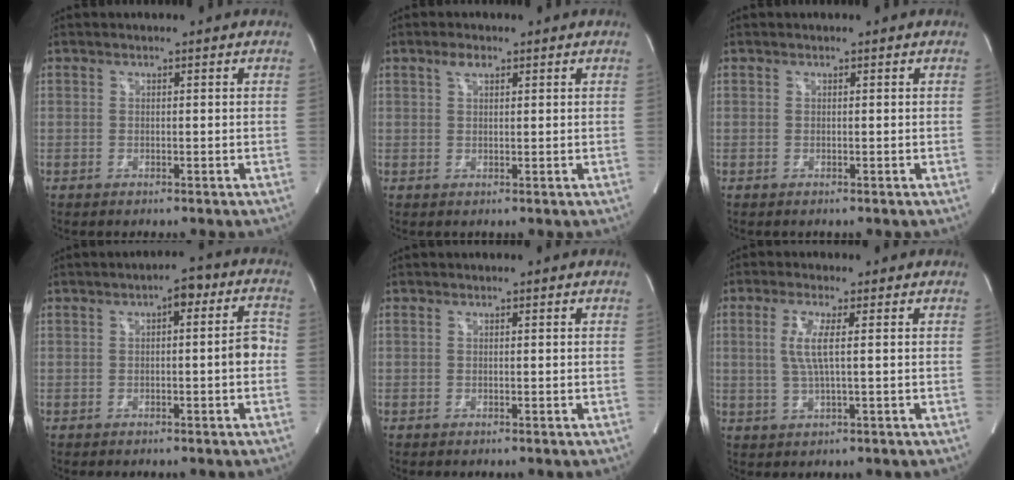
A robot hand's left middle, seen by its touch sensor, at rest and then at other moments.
{"total": 1.9, "force": [1.2, 0.8, 1.3], "torque": [-0.030, 0.008, 0.024]}
{"total": 0.0}
{"total": 5.9, "force": [0.0, 1.6, 5.7], "torque": [-0.072, 0.024, -0.004]}
{"total": 0.0}
{"total": 4.4, "force": [0.7, 0.0, 4.3], "torque": [-0.092, -0.001, 0.016]}